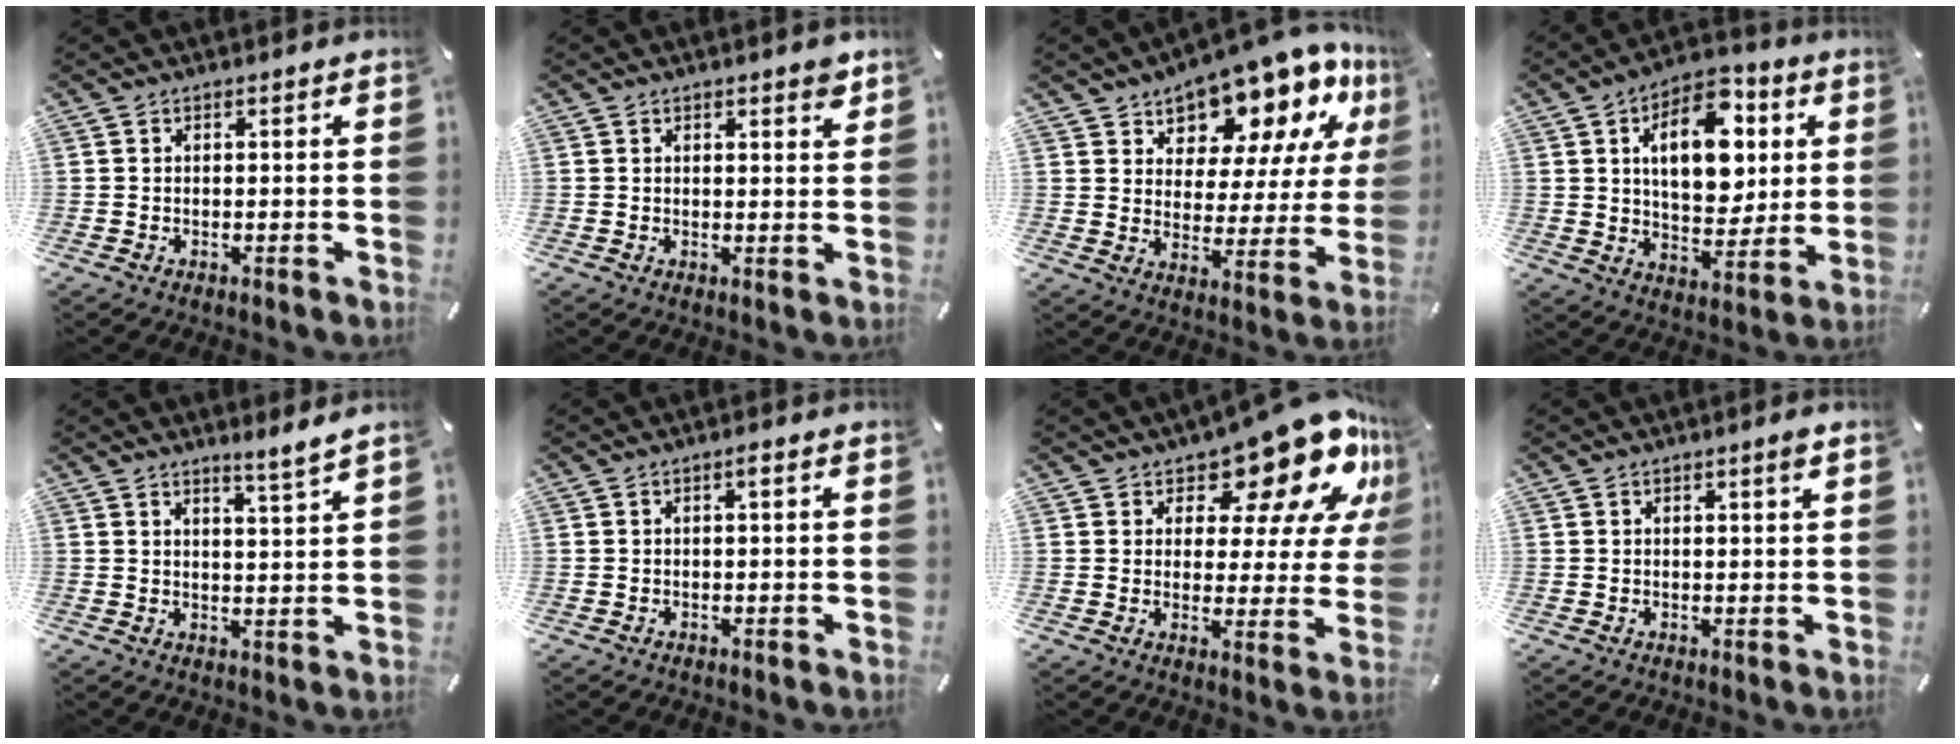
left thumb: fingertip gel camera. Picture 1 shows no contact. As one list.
[{"total": 2.2, "force": [1.7, 0.9, 1.2], "torque": [-0.010, -0.006, 0.027]}, {"total": 13.5, "force": [11.9, 5.6, 2.8], "torque": [-0.052, -0.119, 0.206]}, {"total": 17.0, "force": [4.8, 10.5, 12.5], "torque": [-0.188, -0.008, 0.078]}, {"total": 4.2, "force": [3.9, -0.7, 1.4], "torque": [-0.030, -0.030, 0.066]}, {"total": 1.0, "force": [0.2, 0.2, 1.0], "torque": [-0.020, 0.002, 0.003]}, {"total": 17.4, "force": [12.5, 7.2, 9.7], "torque": [-0.139, -0.091, 0.210]}, {"total": 1.5, "force": [0.9, 0.1, 1.2], "torque": [-0.026, 0.000, 0.015]}]